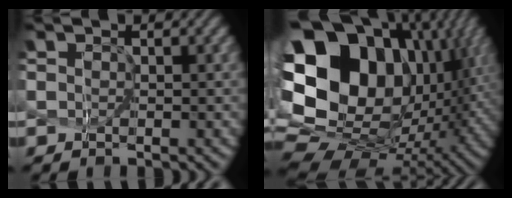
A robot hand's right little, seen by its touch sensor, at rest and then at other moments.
{"total": 19.8, "force": [4.3, 14.2, 13.1], "torque": [-0.298, -0.020, 0.127]}